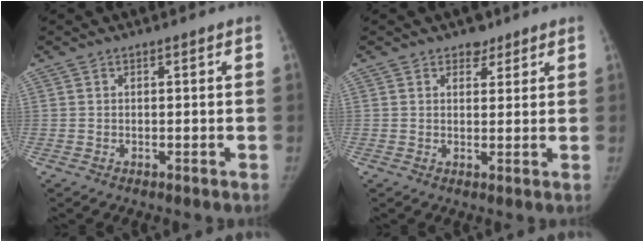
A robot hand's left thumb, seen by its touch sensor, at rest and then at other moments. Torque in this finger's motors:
{"motor_torque": [0.26, 0.15, -0.47, -0.19, 0.02]}